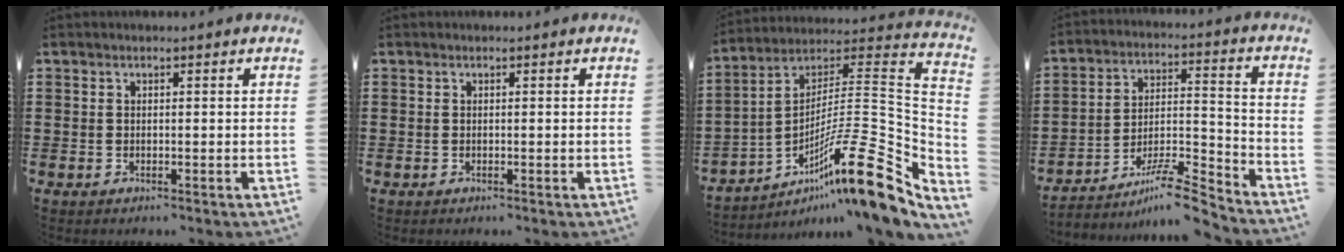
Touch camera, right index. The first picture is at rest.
{"total": 0.0}
{"total": 17.5, "force": [-8.9, 2.4, 14.9], "torque": [-0.229, 0.000, -0.156]}
{"total": 9.6, "force": [-8.1, 1.3, 5.0], "torque": [-0.074, 0.020, -0.150]}